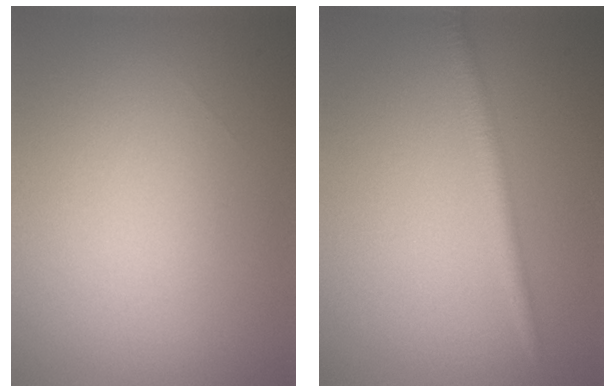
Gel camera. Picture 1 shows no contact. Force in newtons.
{"total": 2.0, "press": 2.0, "slide": 0.1}